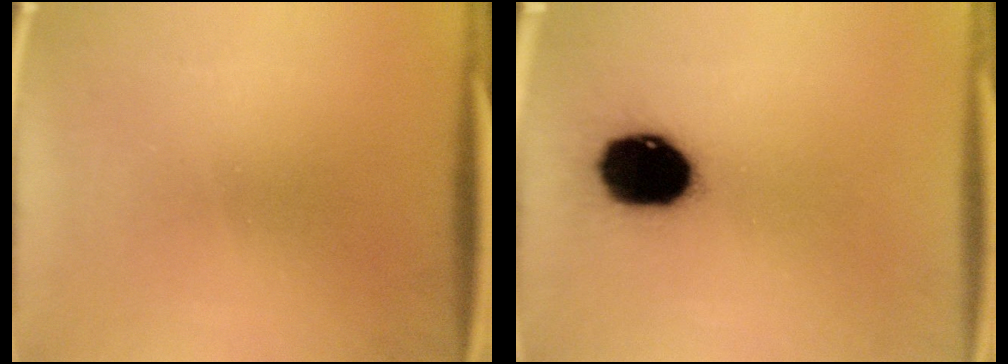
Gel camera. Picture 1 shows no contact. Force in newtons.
{"total": 17.2}